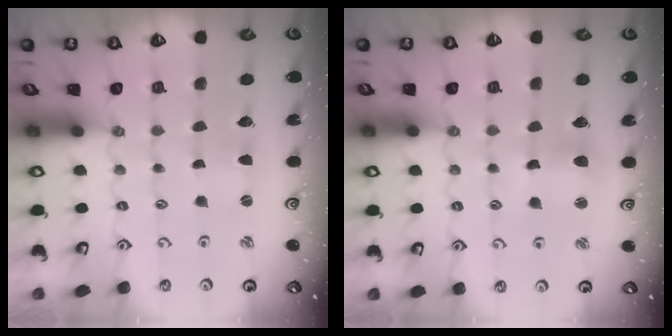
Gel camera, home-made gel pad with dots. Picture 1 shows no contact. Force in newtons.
{"total": 6.0, "press": 5.9, "slide": 0.9}